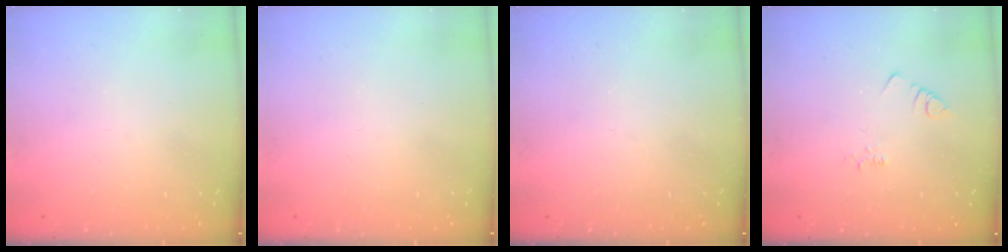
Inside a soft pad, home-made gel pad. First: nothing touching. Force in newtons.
{"total": 1.7, "press": 1.6, "slide": 0.1}
{"total": 0.0}
{"total": 1.9, "press": 1.9, "slide": 0.3}